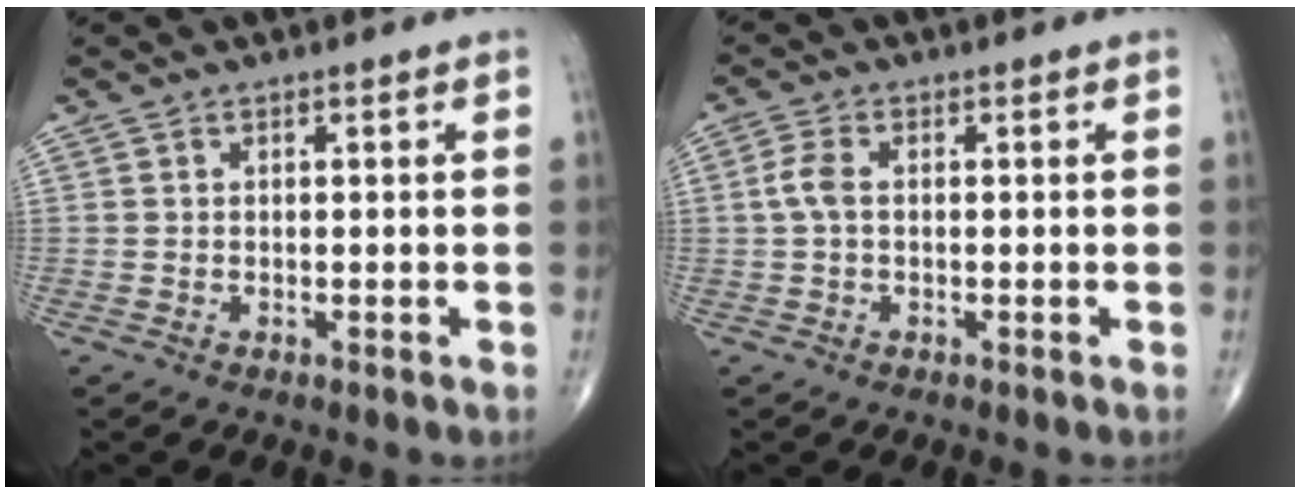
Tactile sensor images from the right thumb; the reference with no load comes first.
{"total": 3.3, "force": [0.1, 1.8, 2.8], "torque": [-0.069, 0.007, -0.001]}